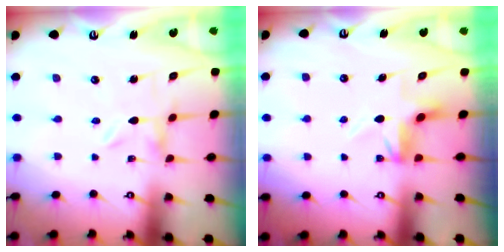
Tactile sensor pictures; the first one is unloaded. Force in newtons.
{"total": 4.3, "press": 4.2, "slide": 0.3}